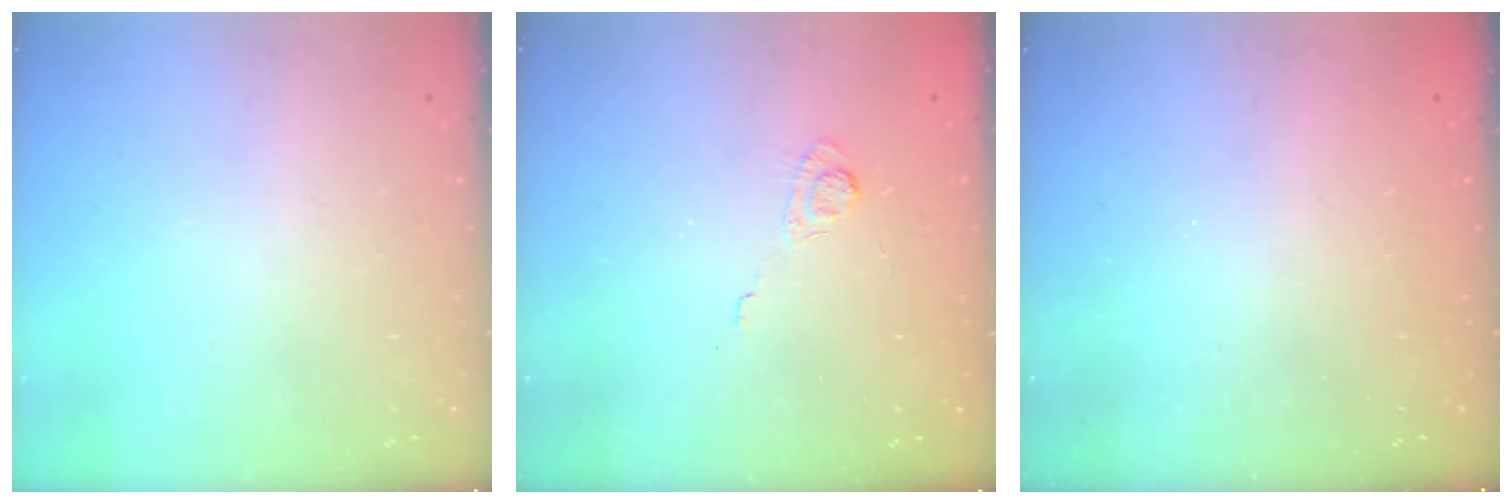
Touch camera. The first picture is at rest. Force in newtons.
{"total": 2.8, "press": 2.4, "slide": 1.4}
{"total": 2.6, "press": 2.5, "slide": 0.8}